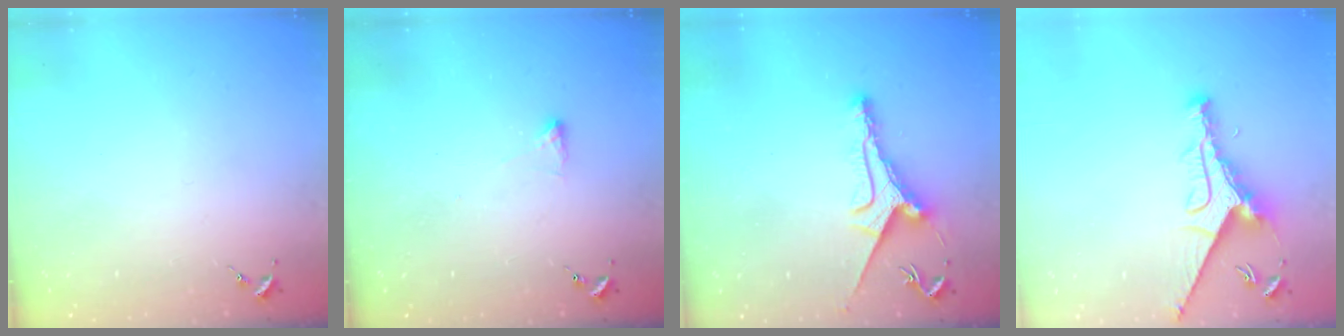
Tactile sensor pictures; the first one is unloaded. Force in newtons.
{"total": 2.9, "press": 2.8, "slide": 0.5}
{"total": 9.7, "press": 9.7, "slide": 0.8}
{"total": 11.3, "press": 11.3, "slide": 1.3}